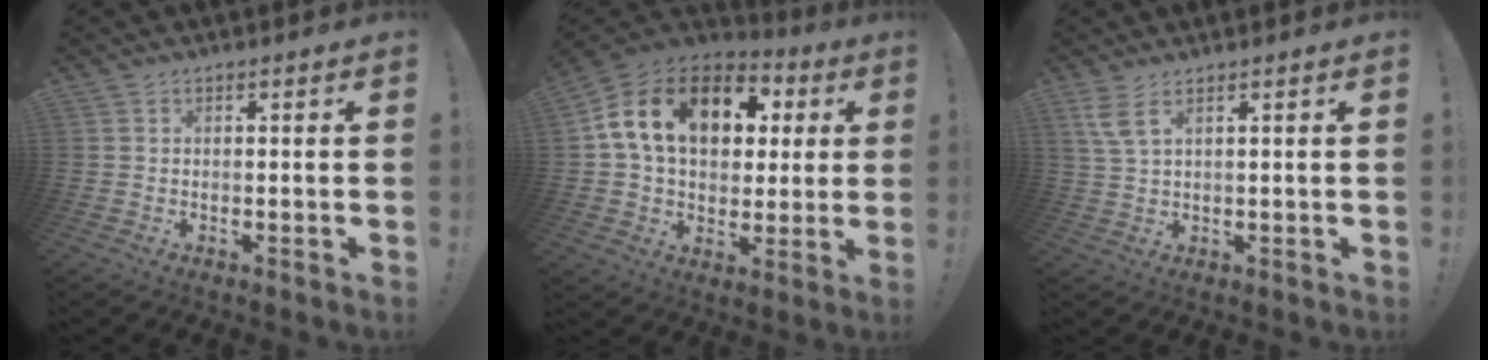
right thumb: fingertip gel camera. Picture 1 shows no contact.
{"total": 18.7, "force": [5.8, 12.6, 12.4], "torque": [-0.210, -0.002, 0.104]}
{"total": 4.6, "force": [2.5, 1.1, 3.7], "torque": [-0.076, -0.004, 0.045]}